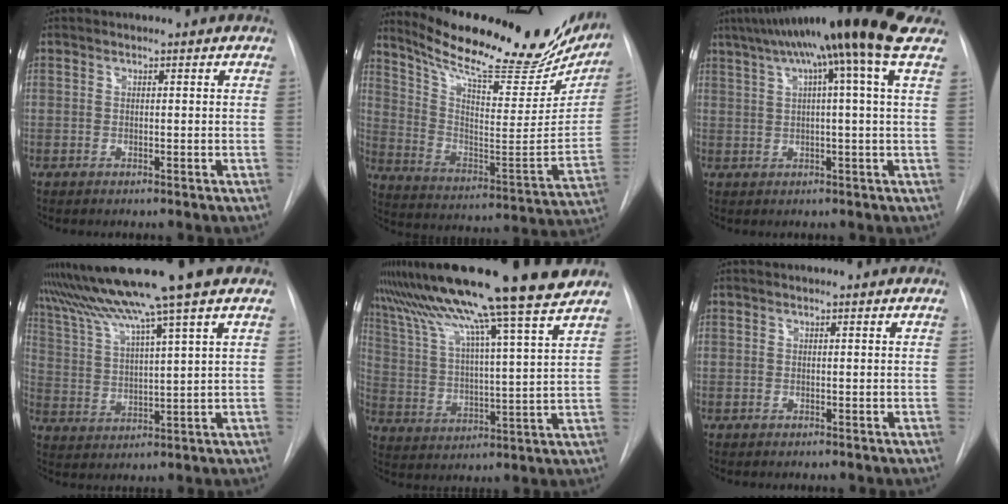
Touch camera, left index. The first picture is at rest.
{"total": 29.1, "force": [24.4, 6.1, 14.6], "torque": [-0.229, -0.051, 0.339]}
{"total": 15.2, "force": [10.1, -1.4, 11.2], "torque": [-0.180, 0.045, 0.135]}
{"total": 13.1, "force": [10.3, -2.4, 7.9], "torque": [-0.140, 0.012, 0.171]}
{"total": 22.7, "force": [18.4, -1.0, 13.3], "torque": [-0.237, 0.003, 0.285]}
{"total": 0.0}